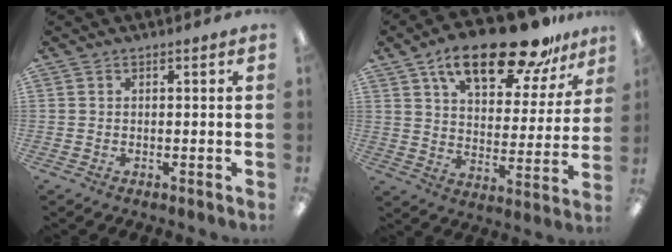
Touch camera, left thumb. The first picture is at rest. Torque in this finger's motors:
{"motor_torque": [0.48, 0.86, 1.40, -1.37, 0.26]}